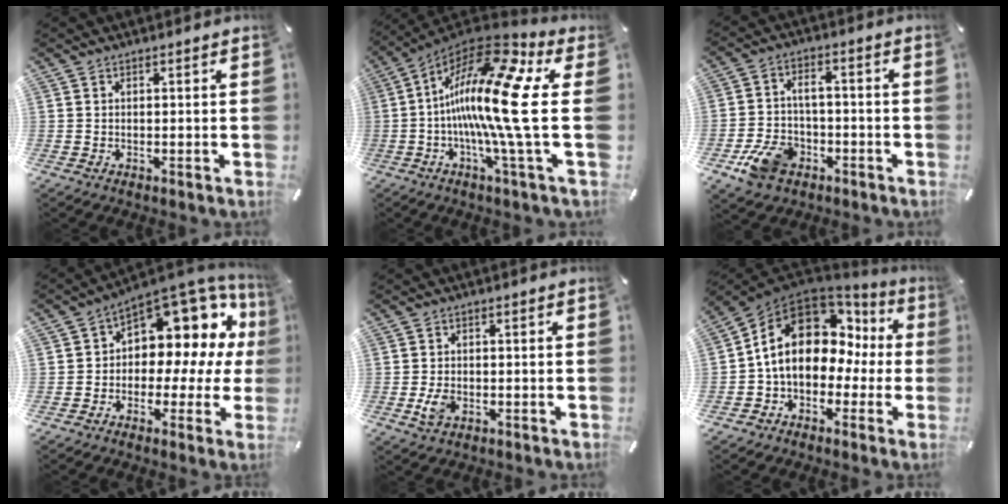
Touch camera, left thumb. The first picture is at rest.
{"total": 21.9, "force": [-0.4, 2.9, 21.7], "torque": [-0.439, -0.026, -0.025]}
{"total": 9.7, "force": [-4.1, 6.9, 5.3], "torque": [-0.114, 0.028, -0.072]}
{"total": 11.3, "force": [5.5, 7.5, 6.4], "torque": [-0.084, -0.069, 0.091]}
{"total": 3.9, "force": [-1.1, 2.6, 2.7], "torque": [-0.066, -0.001, -0.022]}
{"total": 16.0, "force": [3.0, 11.8, 10.3], "torque": [-0.184, -0.009, 0.050]}